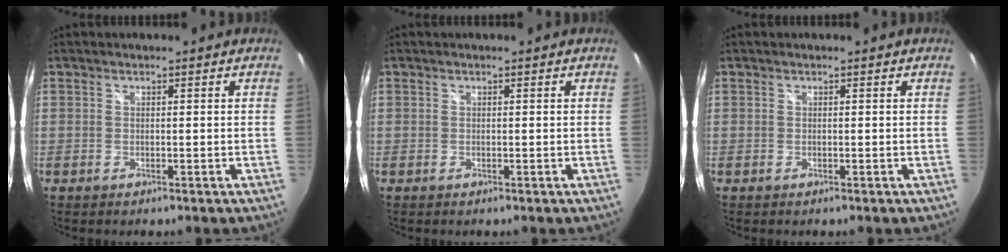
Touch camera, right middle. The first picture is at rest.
{"total": 0.0}
{"total": 0.0}